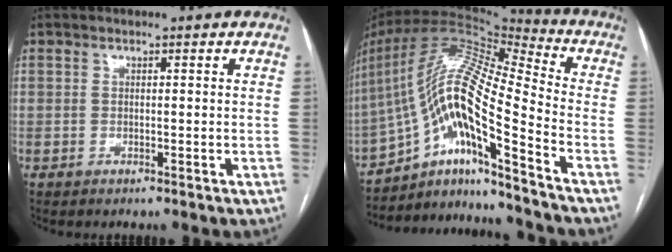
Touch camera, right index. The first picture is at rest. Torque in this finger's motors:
{"motor_torque": [0.88, -0.31, 0.63, 0.21]}